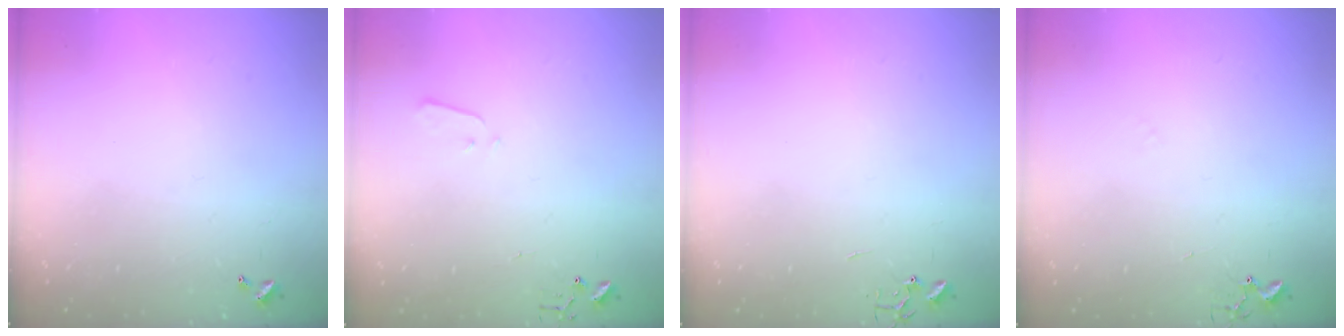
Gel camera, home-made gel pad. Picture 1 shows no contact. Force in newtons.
{"total": 1.9, "press": 1.9, "slide": 0.4}
{"total": 0.0}
{"total": 4.9, "press": 4.9, "slide": 0.5}